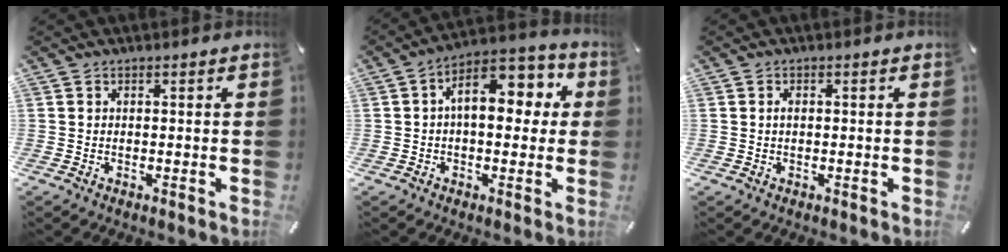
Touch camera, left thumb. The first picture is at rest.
{"total": 11.9, "force": [2.6, 6.8, 9.4], "torque": [-0.132, -0.009, 0.042]}
{"total": 1.2, "force": [0.0, 0.6, 1.0], "torque": [-0.020, 0.003, -0.001]}